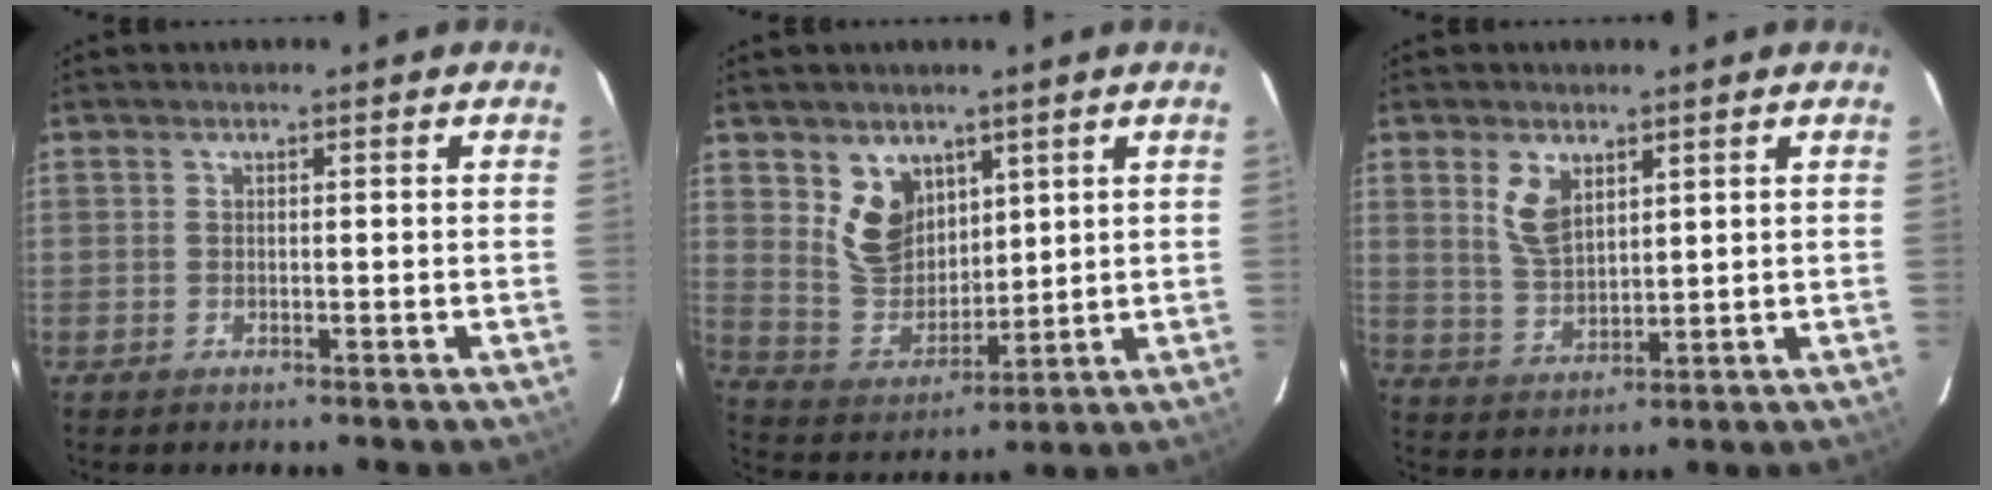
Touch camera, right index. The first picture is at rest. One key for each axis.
{"total": 9.5, "fx": 4.9, "fy": 6.9, "fz": 4.3, "tx": -0.084, "ty": 0.005, "tz": 0.113}
{"total": 6.7, "fx": 3.1, "fy": 3.7, "fz": 4.6, "tx": -0.090, "ty": 0.003, "tz": 0.067}